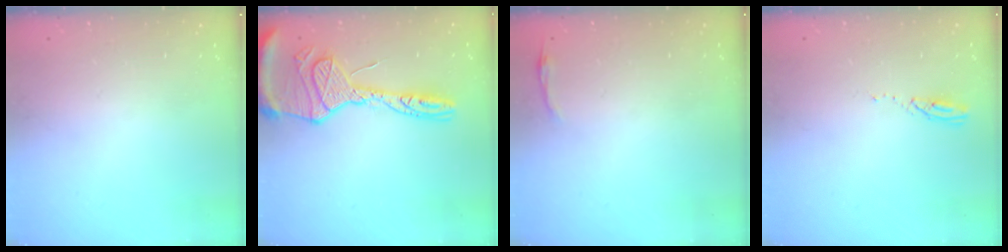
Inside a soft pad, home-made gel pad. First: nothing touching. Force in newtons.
{"total": 17.8, "press": 17.7, "slide": 1.7}
{"total": 2.8, "press": 2.8, "slide": 0.6}
{"total": 3.2, "press": 3.2, "slide": 0.3}